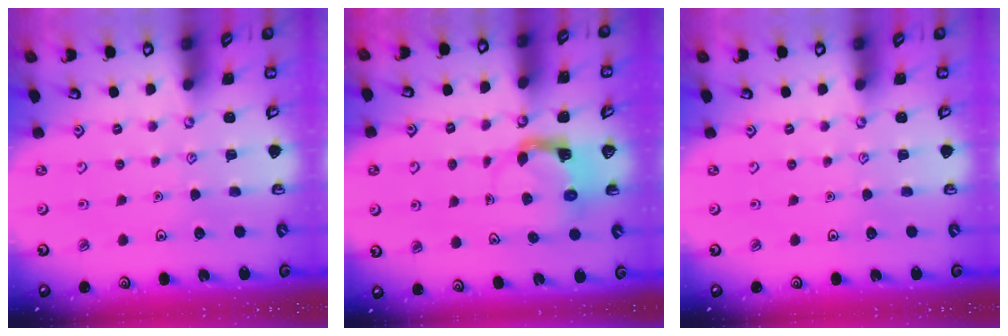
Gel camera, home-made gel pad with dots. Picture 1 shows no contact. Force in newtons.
{"total": 3.7, "press": 3.7, "slide": 0.6}
{"total": 0.0}